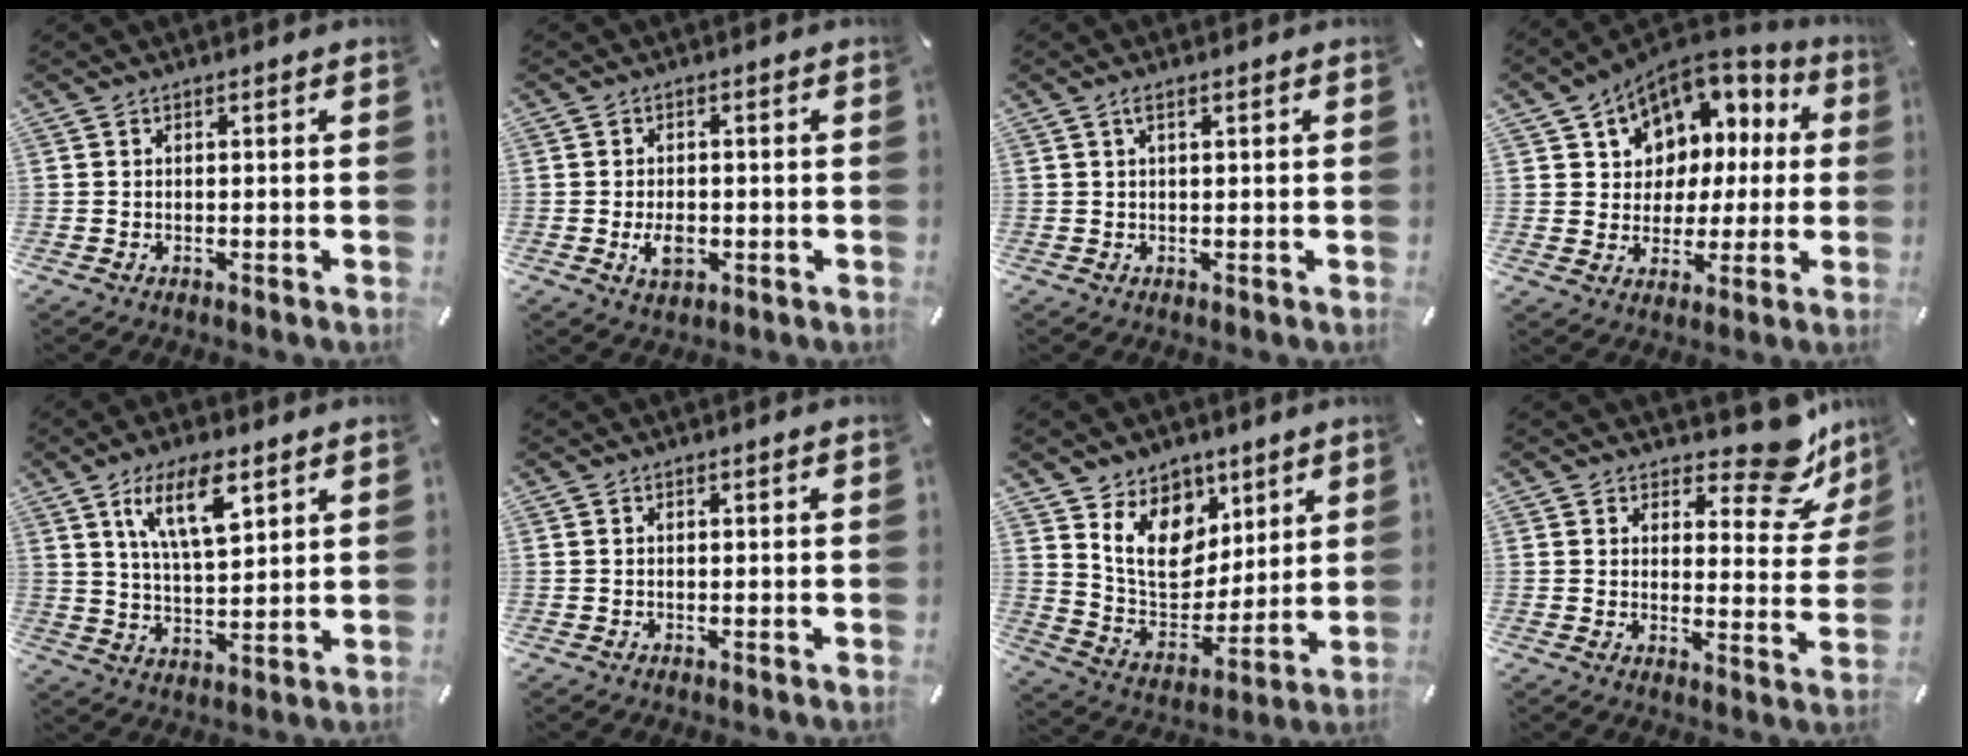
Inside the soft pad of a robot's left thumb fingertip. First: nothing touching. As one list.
[{"total": 4.4, "force": [-1.0, 3.0, 3.1], "torque": [-0.059, -0.002, -0.020]}, {"total": 1.7, "force": [0.7, 0.6, 1.4], "torque": [-0.030, 0.003, 0.011]}, {"total": 10.1, "force": [4.5, 8.8, 2.1], "torque": [-0.044, -0.043, 0.088]}, {"total": 12.2, "force": [6.8, 5.0, 8.8], "torque": [-0.170, -0.014, 0.118]}, {"total": 0.0}, {"total": 12.7, "force": [6.4, 10.0, 4.7], "torque": [-0.087, -0.049, 0.128]}, {"total": 12.2, "force": [9.3, 4.7, 6.3], "torque": [-0.070, -0.071, 0.158]}]